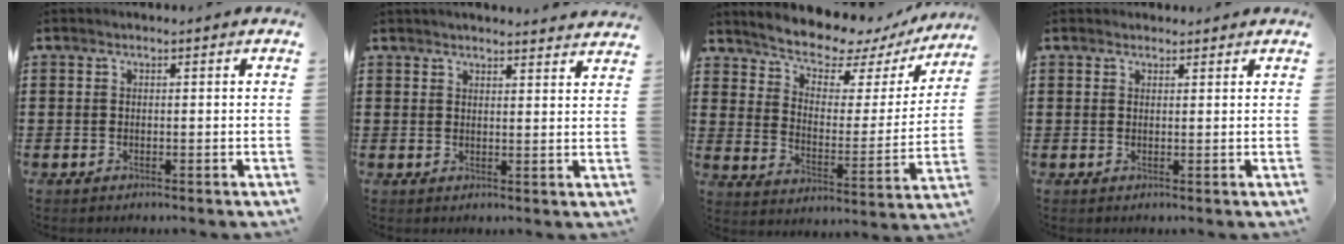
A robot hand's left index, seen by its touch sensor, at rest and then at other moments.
{"total": 2.5, "force": [2.5, -0.1, -0.1], "torque": [-0.007, -0.010, 0.048]}
{"total": 7.0, "force": [6.5, 1.8, 2.0], "torque": [-0.058, -0.052, 0.107]}
{"total": 1.2, "force": [1.1, 0.5, -0.1], "torque": [-0.002, 0.002, 0.023]}